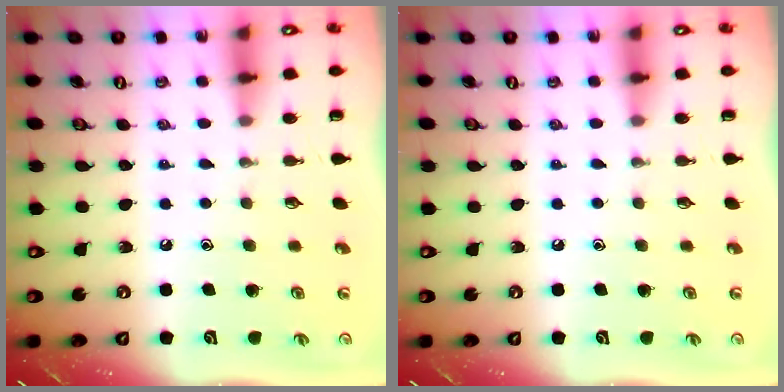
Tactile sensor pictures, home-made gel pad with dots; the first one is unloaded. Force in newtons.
{"total": 0.0}